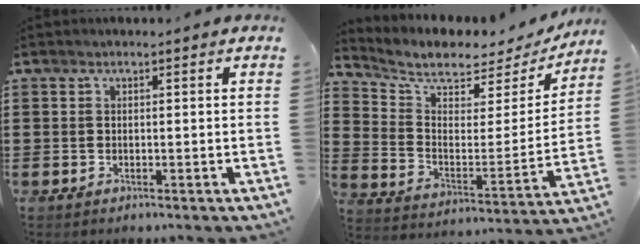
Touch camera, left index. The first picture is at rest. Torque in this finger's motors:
{"motor_torque": [1.67, -0.47, 0.11, 0.06]}